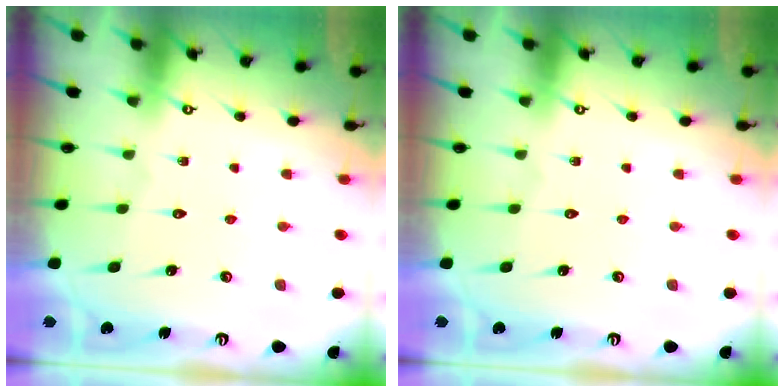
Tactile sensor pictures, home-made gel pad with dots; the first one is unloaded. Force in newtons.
{"total": 0.0}